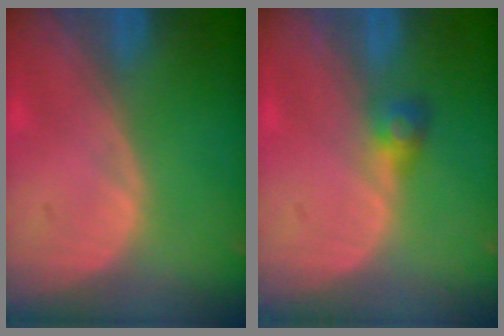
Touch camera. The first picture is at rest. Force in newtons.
{"total": 2.6, "press": 2.5, "slide": 0.7}